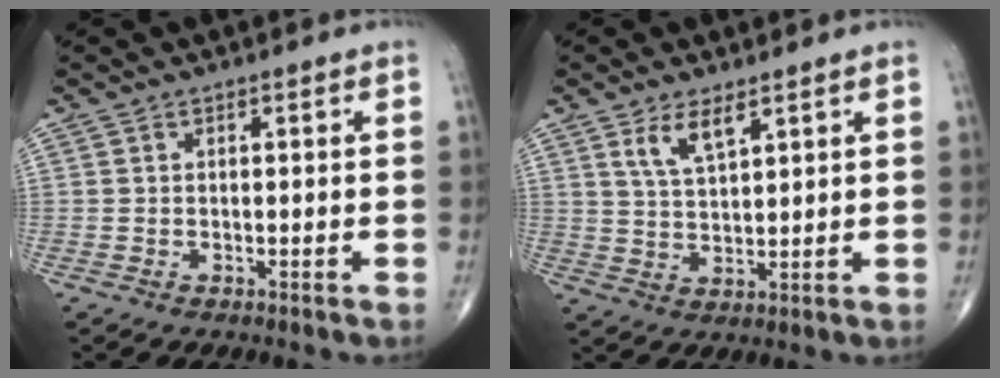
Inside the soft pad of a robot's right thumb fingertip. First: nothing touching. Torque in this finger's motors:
{"motor_torque": [0.00, 0.07, 0.09, -0.05, 0.06]}